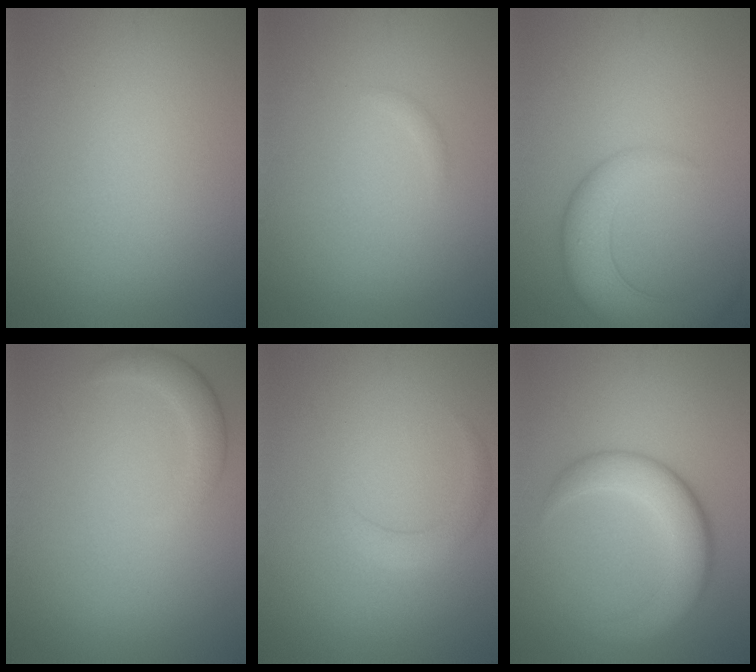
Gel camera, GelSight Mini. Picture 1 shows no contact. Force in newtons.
{"total": 0.6, "press": 0.6, "slide": 0.0}
{"total": 5.3, "press": 5.3, "slide": 0.3}
{"total": 2.3, "press": 2.3, "slide": 0.3}
{"total": 1.7, "press": 1.7, "slide": 0.0}
{"total": 6.0, "press": 6.0, "slide": 0.3}